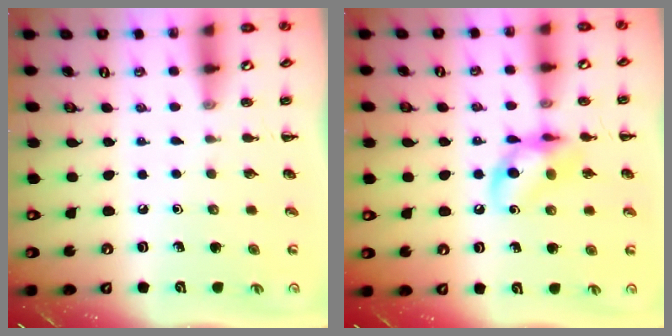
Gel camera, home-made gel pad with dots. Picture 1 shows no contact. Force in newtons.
{"total": 13.1, "press": 12.9, "slide": 2.4}